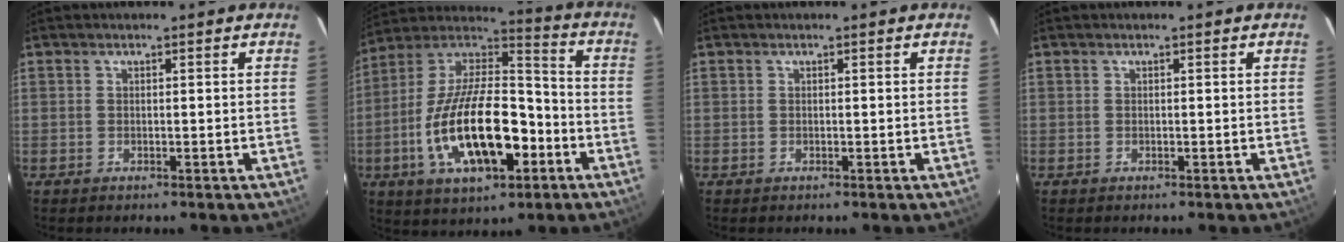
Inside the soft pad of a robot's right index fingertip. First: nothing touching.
{"total": 23.2, "force": [-7.8, 10.4, 19.2], "torque": [-0.373, -0.003, -0.131]}
{"total": 0.0}
{"total": 0.0}